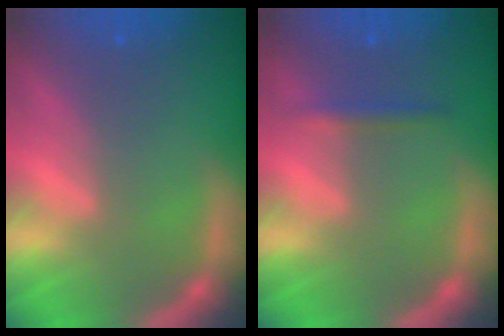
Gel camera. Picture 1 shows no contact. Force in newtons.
{"total": 1.4}